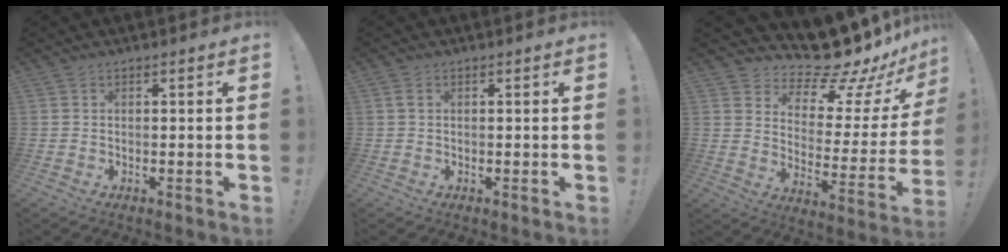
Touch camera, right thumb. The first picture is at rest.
{"total": 0.7, "force": [0.2, 0.1, 0.7], "torque": [-0.017, 0.002, 0.003]}
{"total": 15.7, "force": [13.8, 3.8, 6.4], "torque": [-0.087, -0.128, 0.234]}